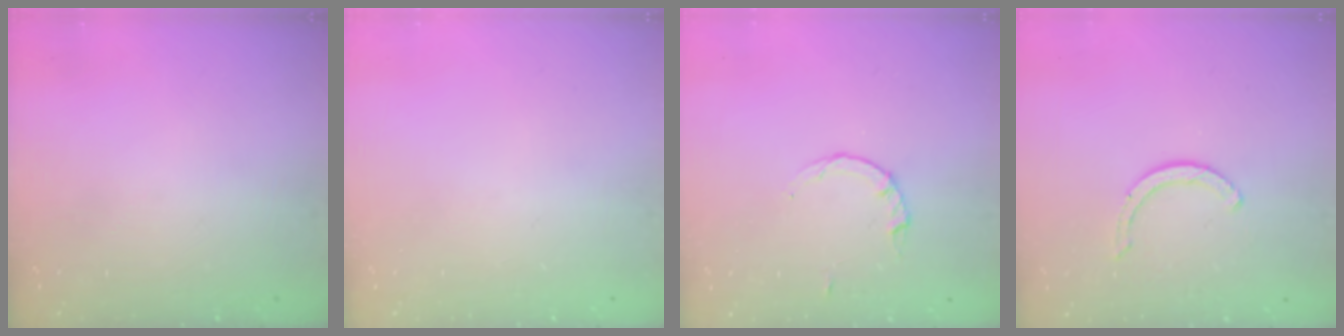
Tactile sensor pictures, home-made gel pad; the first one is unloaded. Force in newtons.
{"total": 0.0}
{"total": 2.2, "press": 2.1, "slide": 0.3}
{"total": 2.9, "press": 2.9, "slide": 0.4}